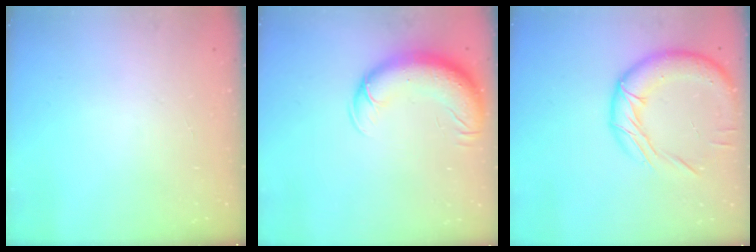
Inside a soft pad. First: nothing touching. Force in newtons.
{"total": 12.2, "press": 11.8, "slide": 3.2}
{"total": 17.5, "press": 17.4, "slide": 1.5}